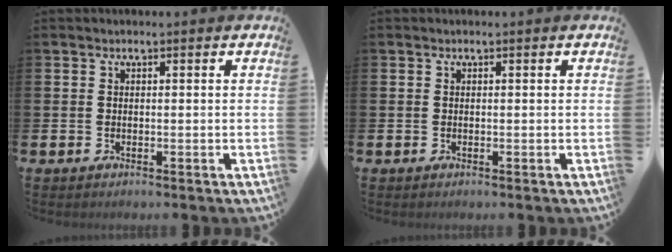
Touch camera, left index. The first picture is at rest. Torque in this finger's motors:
{"motor_torque": [-0.02, 0.03, 0.00, 0.00]}